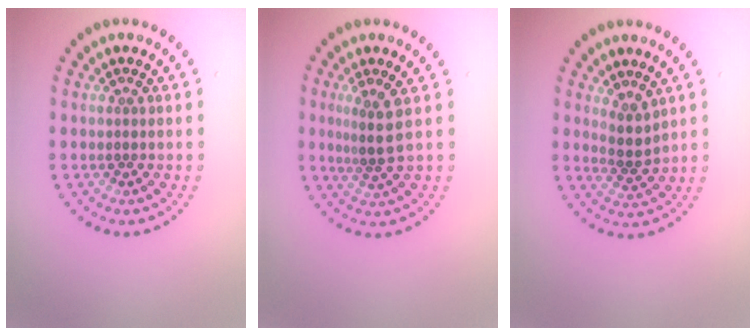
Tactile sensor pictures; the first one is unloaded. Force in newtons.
{"total": 2.4, "press": 1.8, "slide": 1.6}
{"total": 2.2, "press": 1.6, "slide": 1.4}